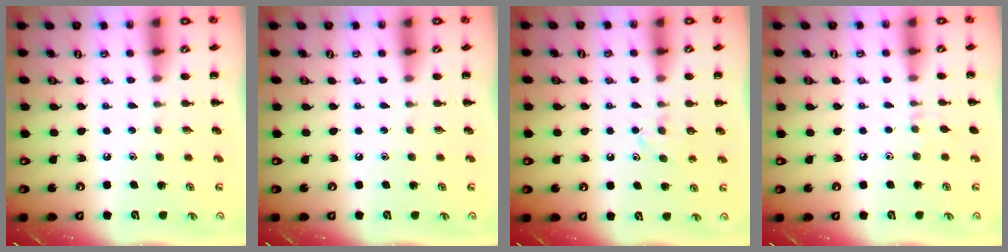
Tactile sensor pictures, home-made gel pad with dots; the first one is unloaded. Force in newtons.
{"total": 0.0}
{"total": 4.4, "press": 4.2, "slide": 1.2}
{"total": 4.0, "press": 3.7, "slide": 1.4}